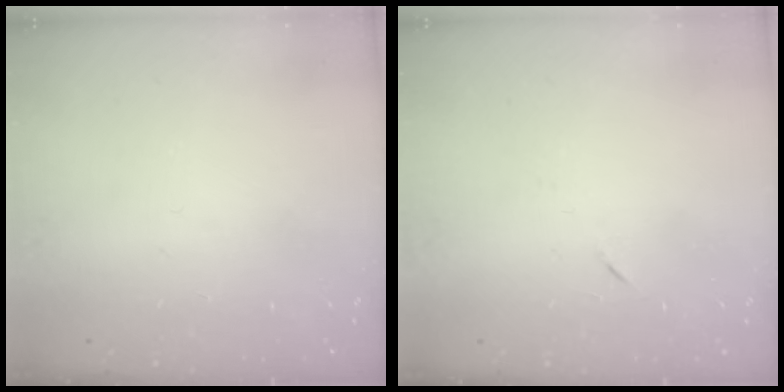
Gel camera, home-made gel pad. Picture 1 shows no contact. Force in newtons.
{"total": 3.8, "press": 3.7, "slide": 1.1}